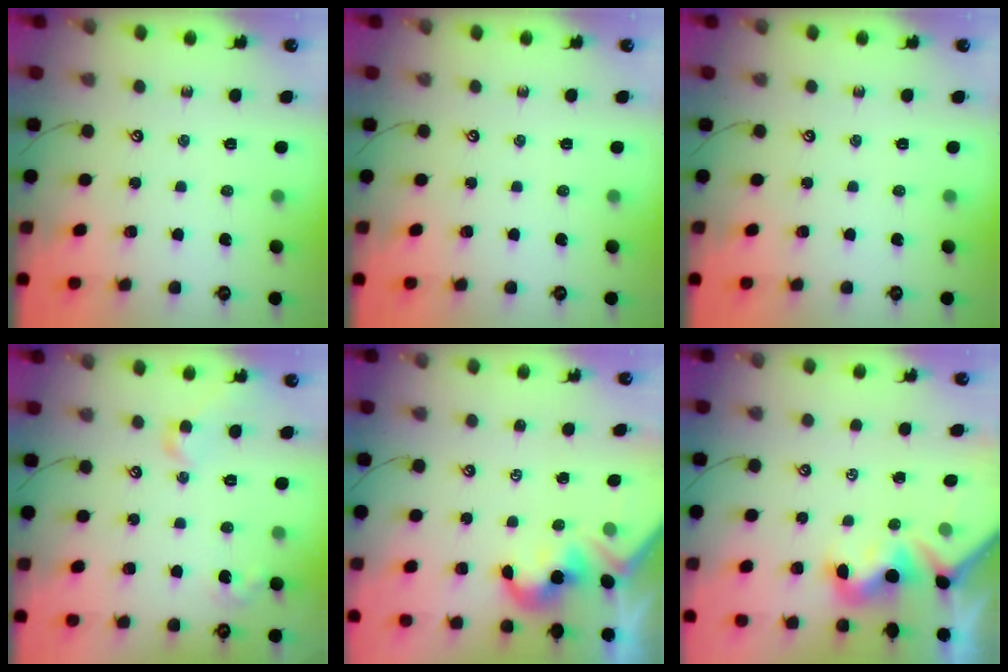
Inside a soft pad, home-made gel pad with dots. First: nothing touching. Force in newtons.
{"total": 0.0}
{"total": 0.0}
{"total": 4.7, "press": 4.6, "slide": 0.7}
{"total": 1.9, "press": 1.9, "slide": 0.5}
{"total": 1.9, "press": 1.8, "slide": 0.7}